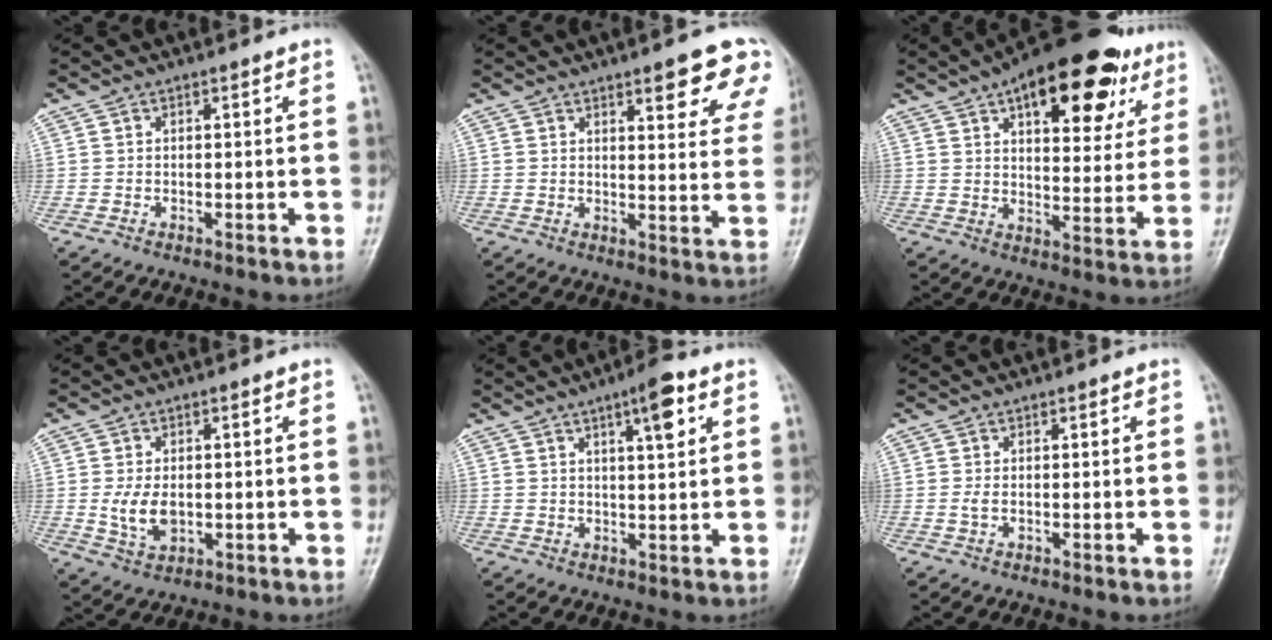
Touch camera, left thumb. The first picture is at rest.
{"total": 12.0, "force": [7.3, 3.3, 8.9], "torque": [-0.074, -0.033, 0.084]}
{"total": 22.8, "force": [12.0, 10.3, 16.4], "torque": [-0.191, -0.015, 0.170]}
{"total": 5.7, "force": [-0.2, 3.6, 4.4], "torque": [-0.079, -0.007, 0.004]}
{"total": 6.6, "force": [3.2, 1.6, 5.6], "torque": [-0.076, -0.010, 0.045]}
{"total": 1.2, "force": [0.2, 0.5, 1.0], "torque": [-0.022, 0.001, 0.007]}